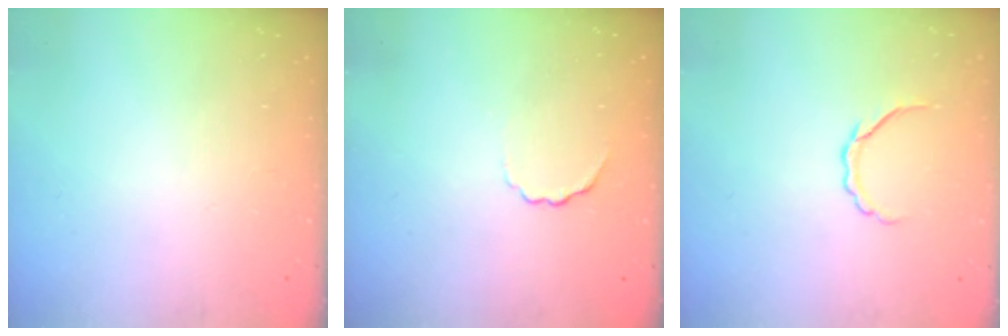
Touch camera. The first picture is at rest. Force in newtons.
{"total": 2.1, "press": 2.0, "slide": 0.8}
{"total": 4.3, "press": 4.2, "slide": 0.8}